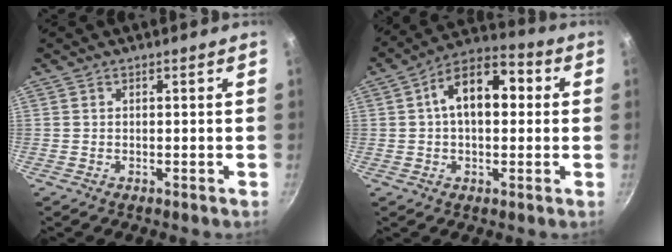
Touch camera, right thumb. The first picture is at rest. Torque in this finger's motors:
{"motor_torque": [0.68, 2.80, 1.54, -0.23, 0.07]}